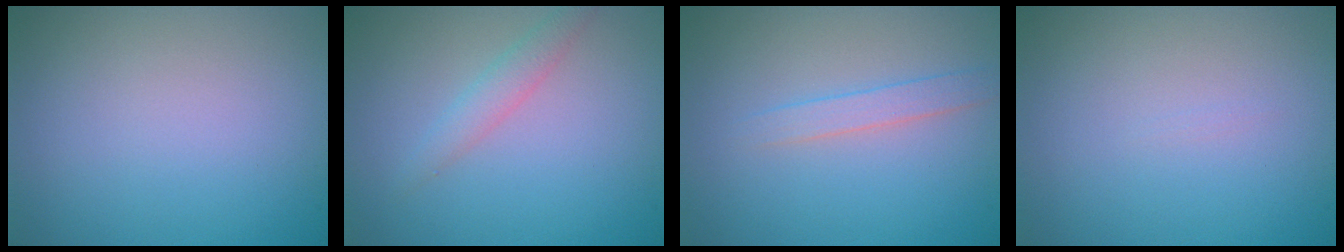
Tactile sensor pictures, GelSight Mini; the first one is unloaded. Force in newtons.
{"total": 1.6, "press": 1.6, "slide": 0.2}
{"total": 1.6, "press": 1.6, "slide": 0.0}
{"total": 0.0}